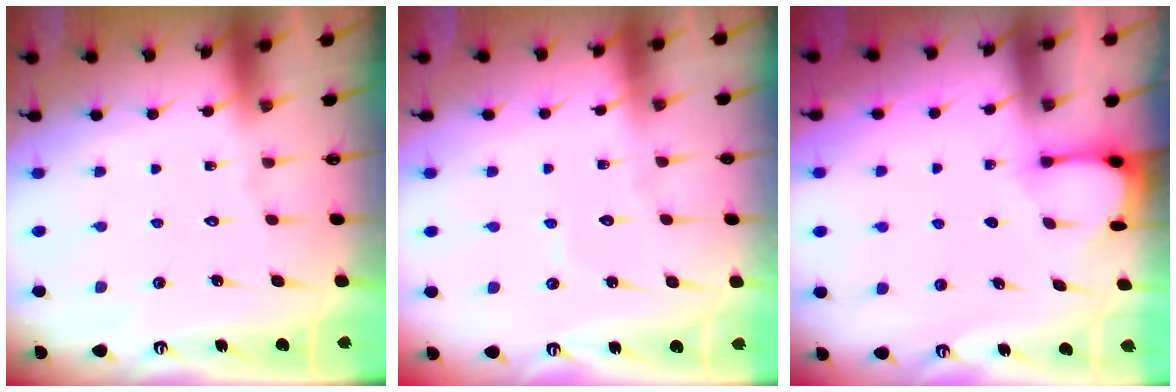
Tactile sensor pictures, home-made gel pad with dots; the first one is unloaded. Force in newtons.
{"total": 3.4, "press": 3.3, "slide": 0.4}
{"total": 3.1, "press": 3.1, "slide": 0.3}